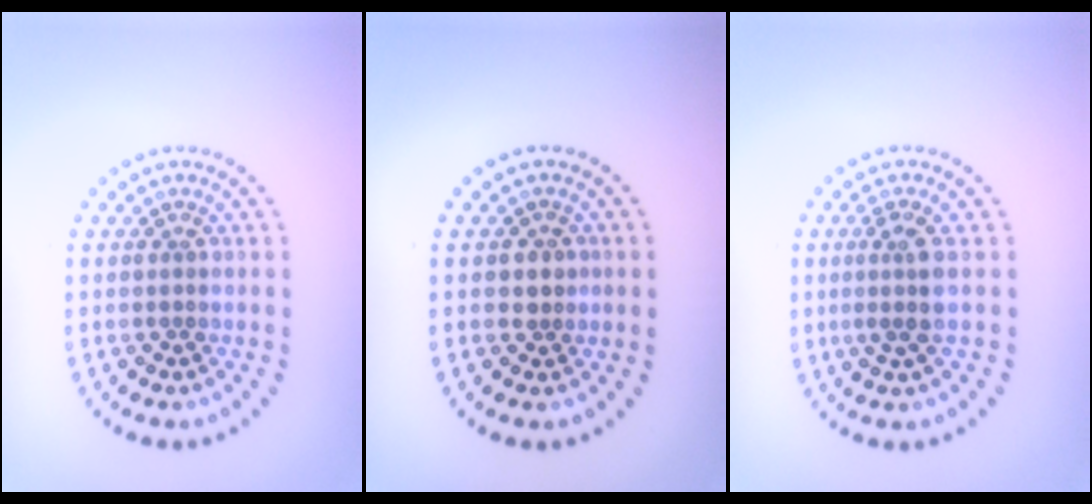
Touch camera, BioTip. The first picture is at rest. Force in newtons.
{"total": 1.4, "press": 1.2, "slide": 0.8}
{"total": 2.2, "press": 1.8, "slide": 1.3}